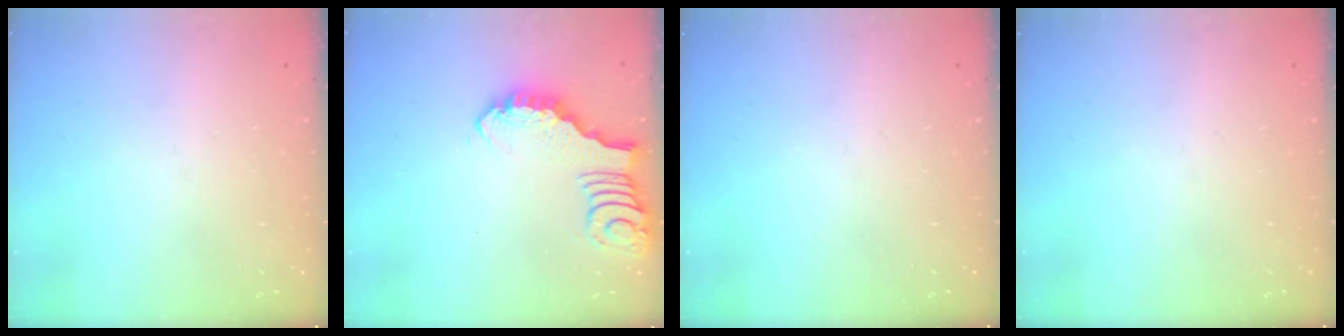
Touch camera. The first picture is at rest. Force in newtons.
{"total": 2.7, "press": 2.7, "slide": 0.2}
{"total": 0.0}
{"total": 0.0}